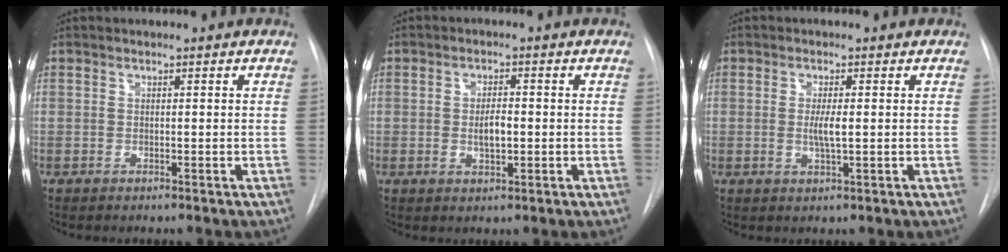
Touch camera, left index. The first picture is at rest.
{"total": 3.3, "force": [-0.3, 1.2, 3.1], "torque": [-0.052, -0.002, -0.004]}
{"total": 2.8, "force": [0.0, 0.3, 2.8], "torque": [-0.055, -0.006, -0.001]}